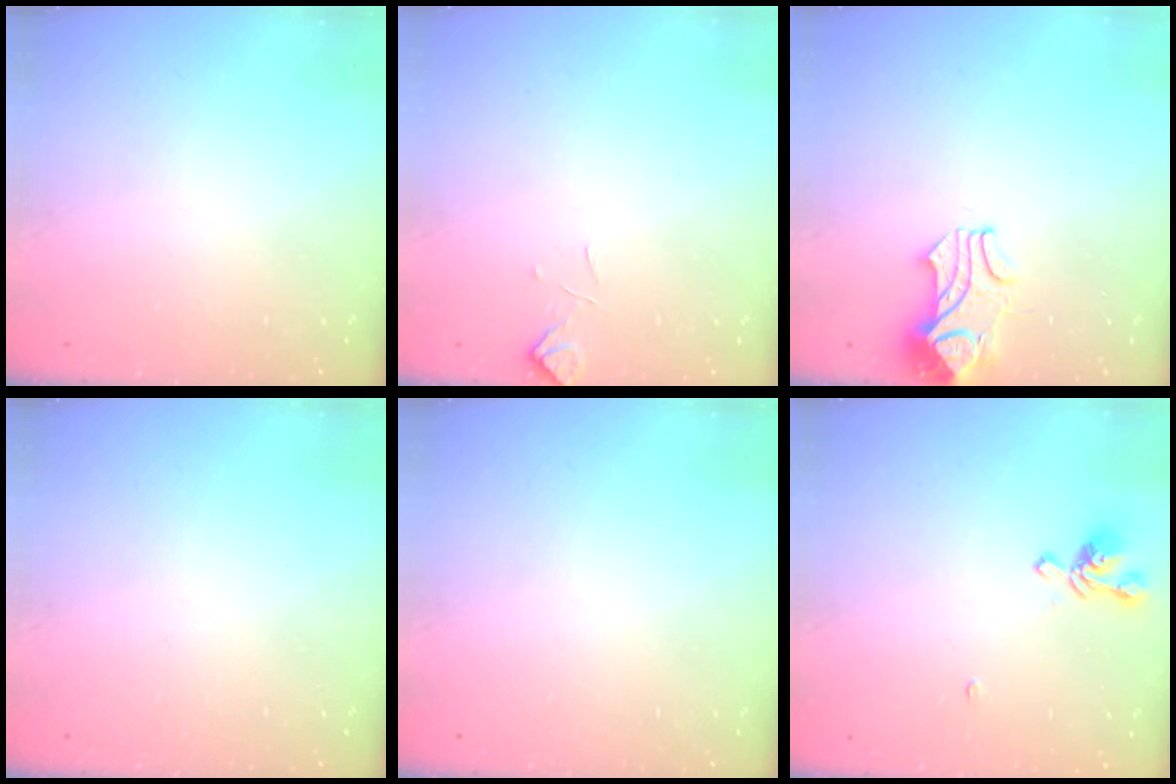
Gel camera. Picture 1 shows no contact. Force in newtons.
{"total": 0.8, "press": 0.2, "slide": 0.7}
{"total": 2.2, "press": 2.0, "slide": 1.0}
{"total": 0.0}
{"total": 0.0}
{"total": 0.9, "press": 0.0, "slide": 0.9}